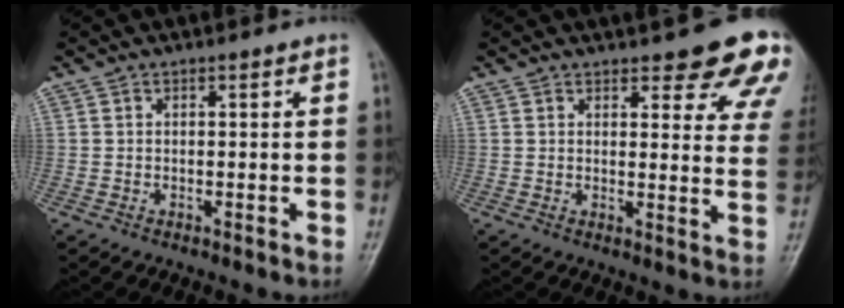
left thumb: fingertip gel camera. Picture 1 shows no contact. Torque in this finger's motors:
{"motor_torque": [1.16, -0.12, 1.48, -1.29, 0.07]}